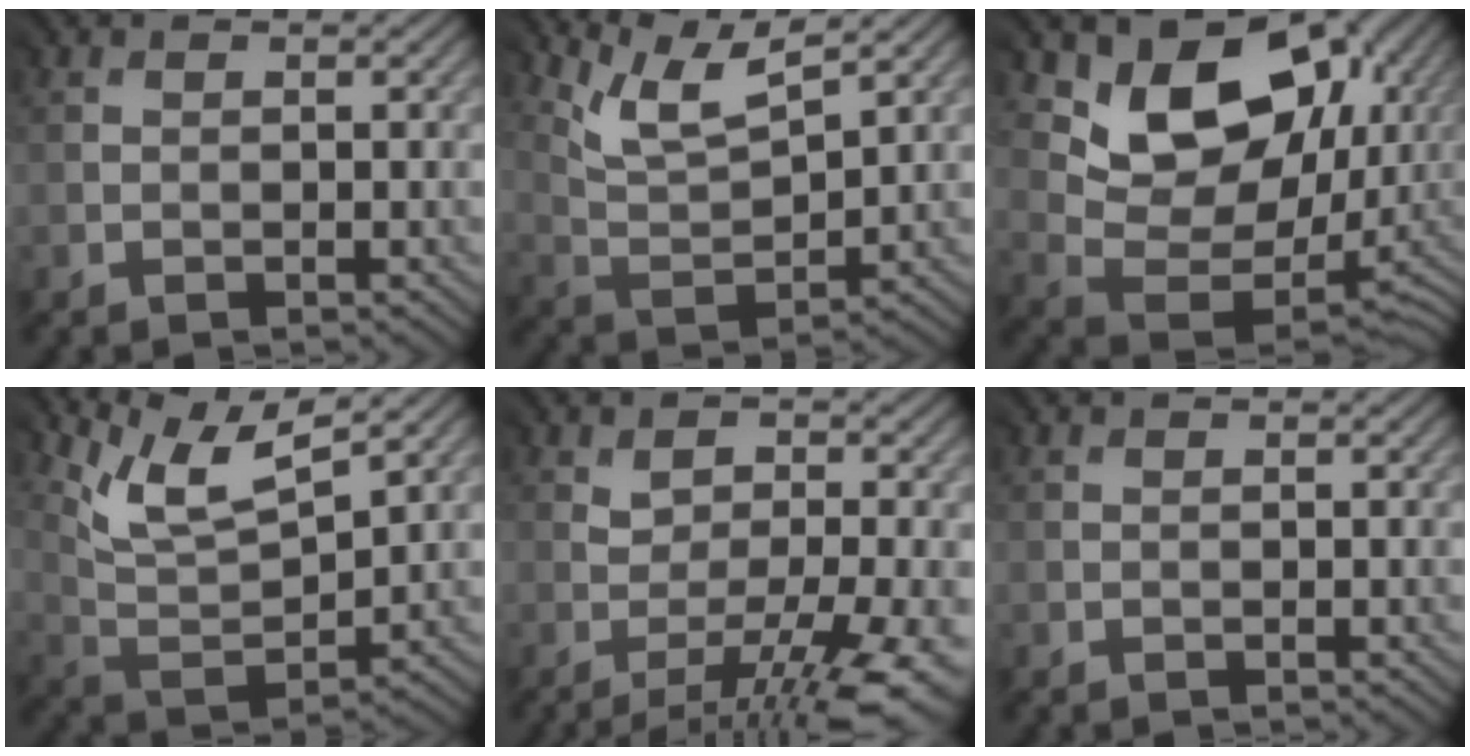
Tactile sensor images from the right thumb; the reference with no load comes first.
{"total": 7.6, "force": [6.8, 1.4, 3.0], "torque": [-0.077, 0.003, 0.138]}
{"total": 12.8, "force": [6.2, 9.1, 6.6], "torque": [-0.093, -0.008, 0.123]}
{"total": 8.7, "force": [7.5, 2.0, 4.0], "torque": [-0.100, 0.005, 0.147]}
{"total": 8.1, "force": [-2.7, 3.1, 7.0], "torque": [-0.100, -0.010, -0.036]}
{"total": 0.0}